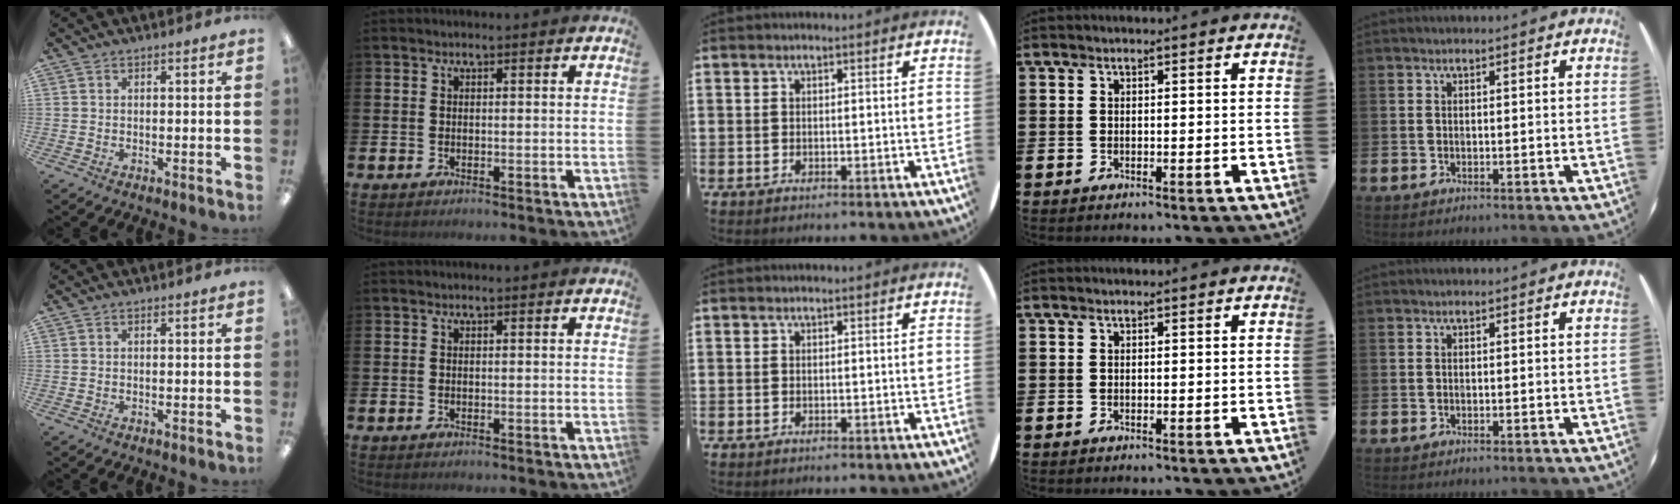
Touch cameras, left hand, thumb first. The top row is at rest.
{}